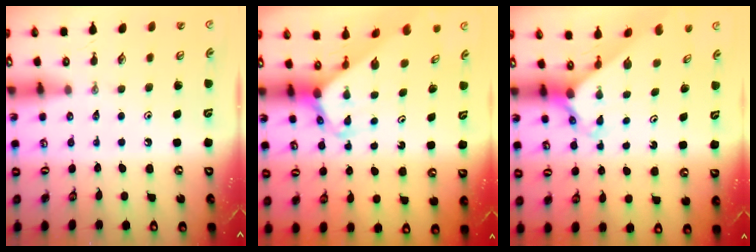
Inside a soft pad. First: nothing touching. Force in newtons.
{"total": 2.8, "press": 2.8, "slide": 0.2}
{"total": 2.6, "press": 2.6, "slide": 0.1}